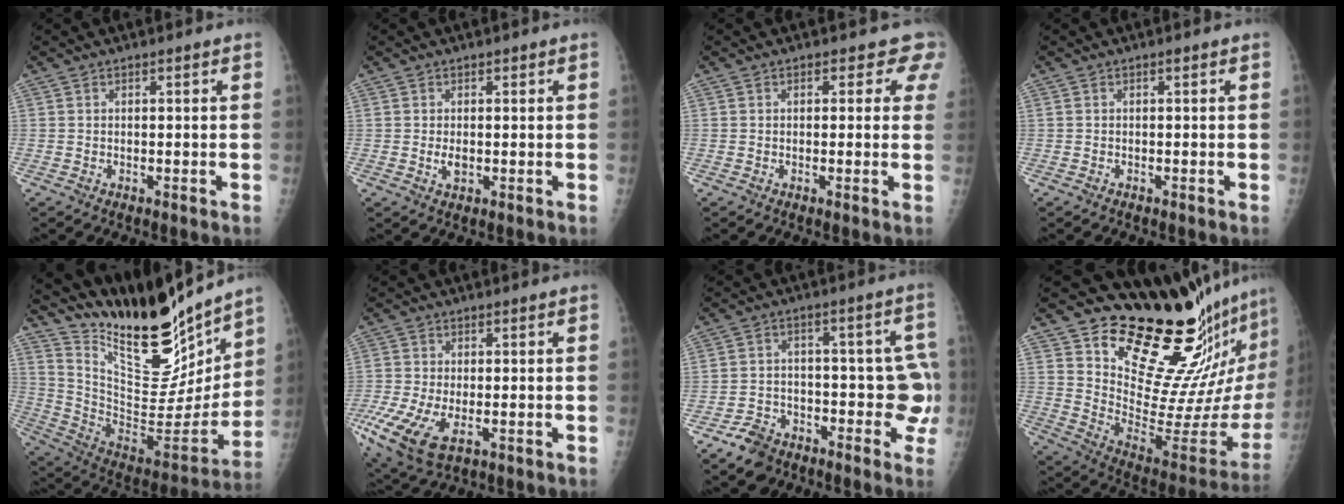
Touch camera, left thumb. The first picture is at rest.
{"total": 1.7, "force": [0.0, 1.1, 1.3], "torque": [-0.019, -0.004, 0.002]}
{"total": 3.7, "force": [2.6, 2.4, 0.9], "torque": [0.025, -0.009, 0.007]}
{"total": 0.0}
{"total": 26.3, "force": [20.8, 7.7, 14.0], "torque": [-0.190, -0.113, 0.348]}
{"total": 13.1, "force": [-5.0, 6.8, 10.0], "torque": [-0.239, -0.020, -0.083]}
{"total": 11.5, "force": [-5.9, 7.4, 6.5], "torque": [-0.037, 0.056, -0.087]}
{"total": 24.7, "force": [19.5, 6.0, 13.9], "torque": [-0.159, -0.172, 0.294]}